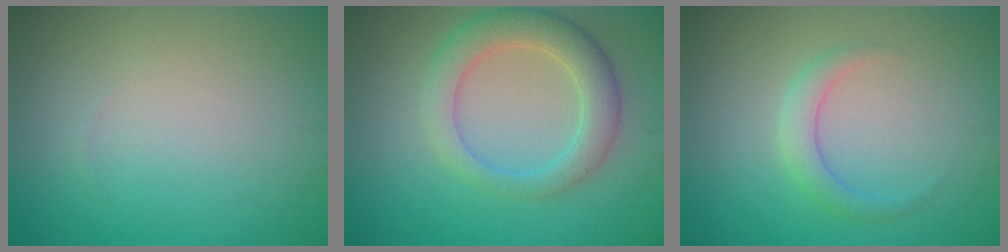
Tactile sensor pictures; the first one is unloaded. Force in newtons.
{"total": 4.4, "press": 4.4, "slide": 0.4}
{"total": 1.9, "press": 1.9, "slide": 0.1}